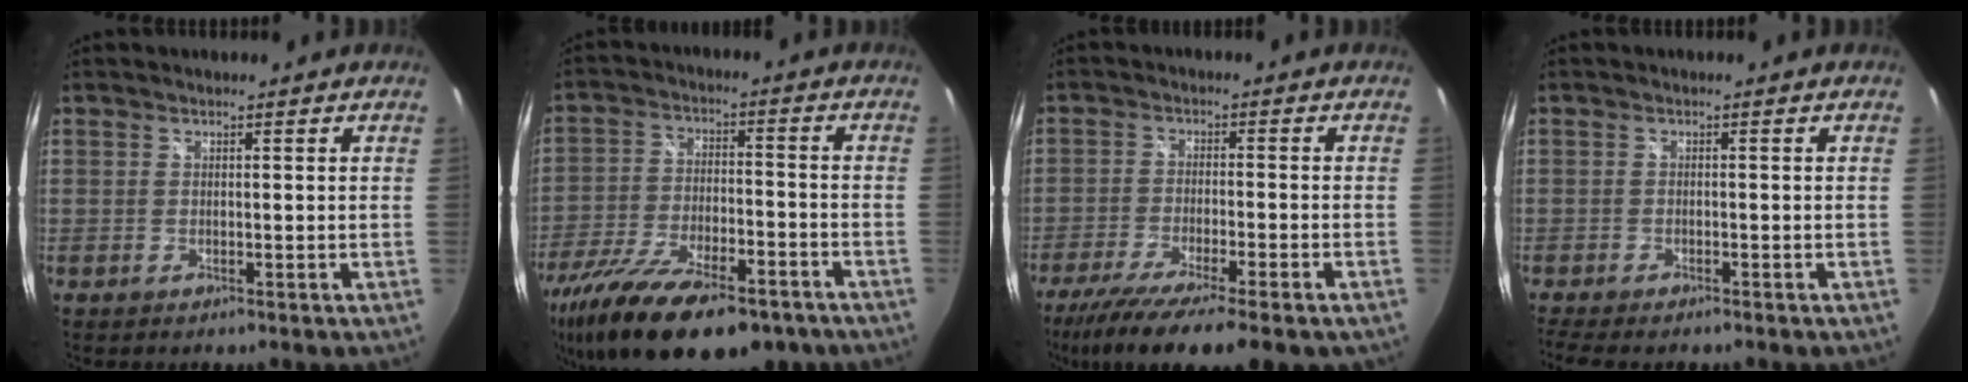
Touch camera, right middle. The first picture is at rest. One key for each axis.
{"total": 24.3, "fx": -17.3, "fy": 8.9, "fz": 14.6, "tx": -0.288, "ty": -0.056, "tz": -0.272}
{"total": 14.9, "fx": -11.2, "fy": 1.9, "fz": 9.6, "tx": -0.186, "ty": -0.051, "tz": -0.181}
{"total": 5.5, "fx": -4.6, "fy": 0.9, "fz": 2.9, "tx": -0.068, "ty": -0.028, "tz": -0.080}